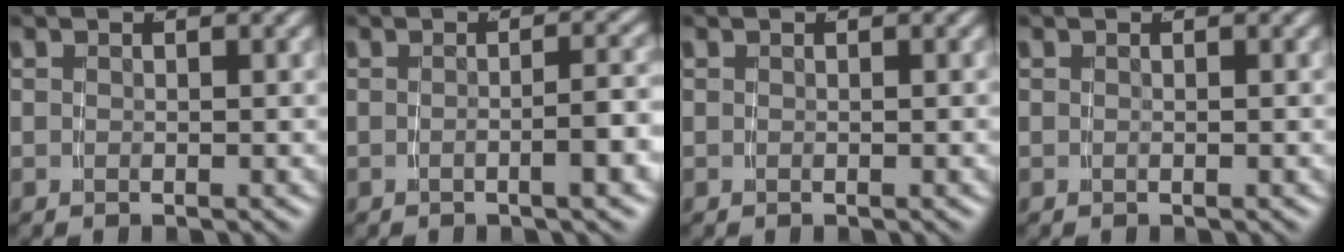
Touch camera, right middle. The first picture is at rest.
{"total": 2.5, "force": [-1.0, 0.0, 2.3], "torque": [-0.027, 0.008, -0.019]}
{"total": 0.0}
{"total": 0.0}